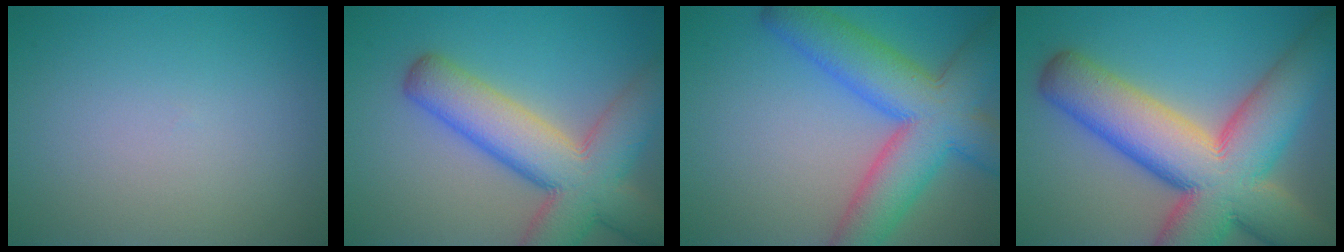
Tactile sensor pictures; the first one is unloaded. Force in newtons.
{"total": 10.4, "press": 10.3, "slide": 0.7}
{"total": 10.2, "press": 10.2, "slide": 0.6}
{"total": 15.7, "press": 15.7, "slide": 1.1}